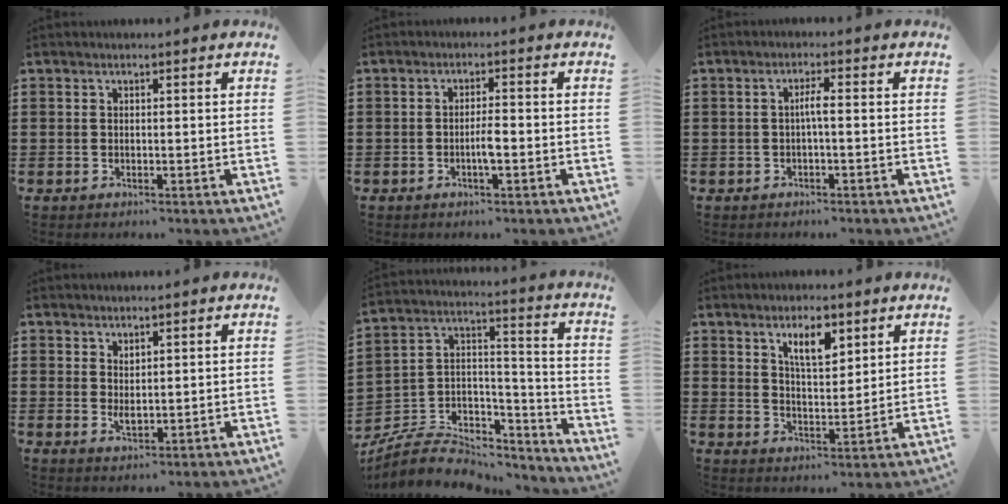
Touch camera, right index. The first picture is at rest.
{"total": 2.8, "force": [-0.9, 0.4, 2.6], "torque": [-0.047, 0.004, -0.017]}
{"total": 2.0, "force": [-0.4, 0.1, 2.0], "torque": [-0.039, 0.001, -0.008]}
{"total": 1.7, "force": [0.7, 0.8, 1.3], "torque": [-0.026, 0.000, 0.013]}
{"total": 6.9, "force": [-5.1, 4.0, 2.3], "torque": [-0.056, 0.001, -0.097]}
{"total": 5.8, "force": [3.4, 2.1, 4.2], "torque": [-0.075, 0.000, 0.056]}